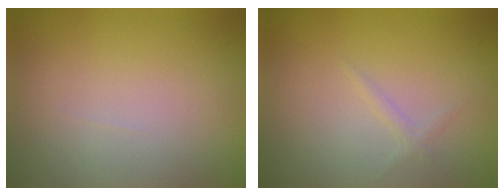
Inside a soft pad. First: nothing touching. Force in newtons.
{"total": 0.7, "press": 0.7, "slide": 0.1}